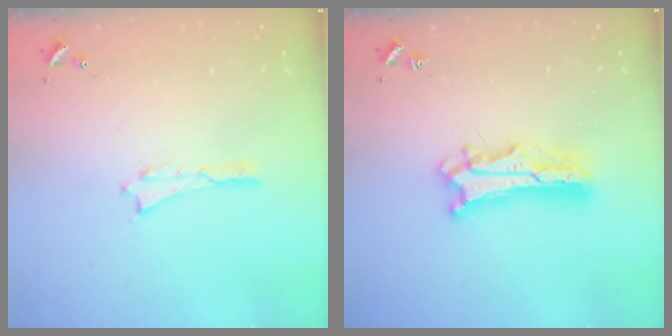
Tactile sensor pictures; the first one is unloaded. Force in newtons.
{"total": 7.6, "press": 7.5, "slide": 0.7}